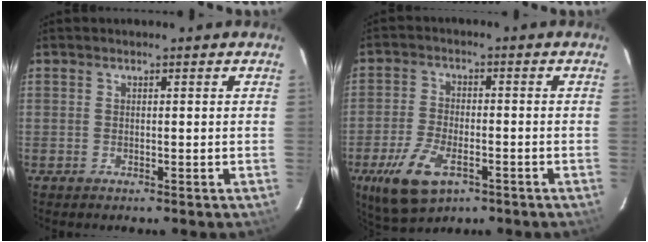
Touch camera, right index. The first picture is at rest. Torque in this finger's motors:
{"motor_torque": [1.21, -0.63, 0.24, 0.05]}